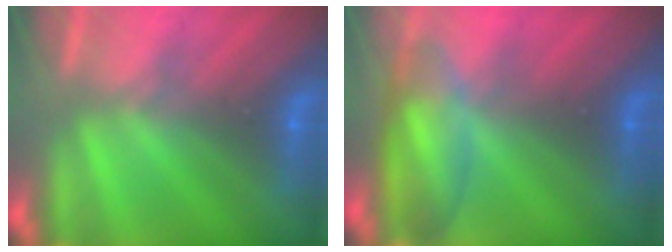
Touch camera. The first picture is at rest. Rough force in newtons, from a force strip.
{"total": 4.7}